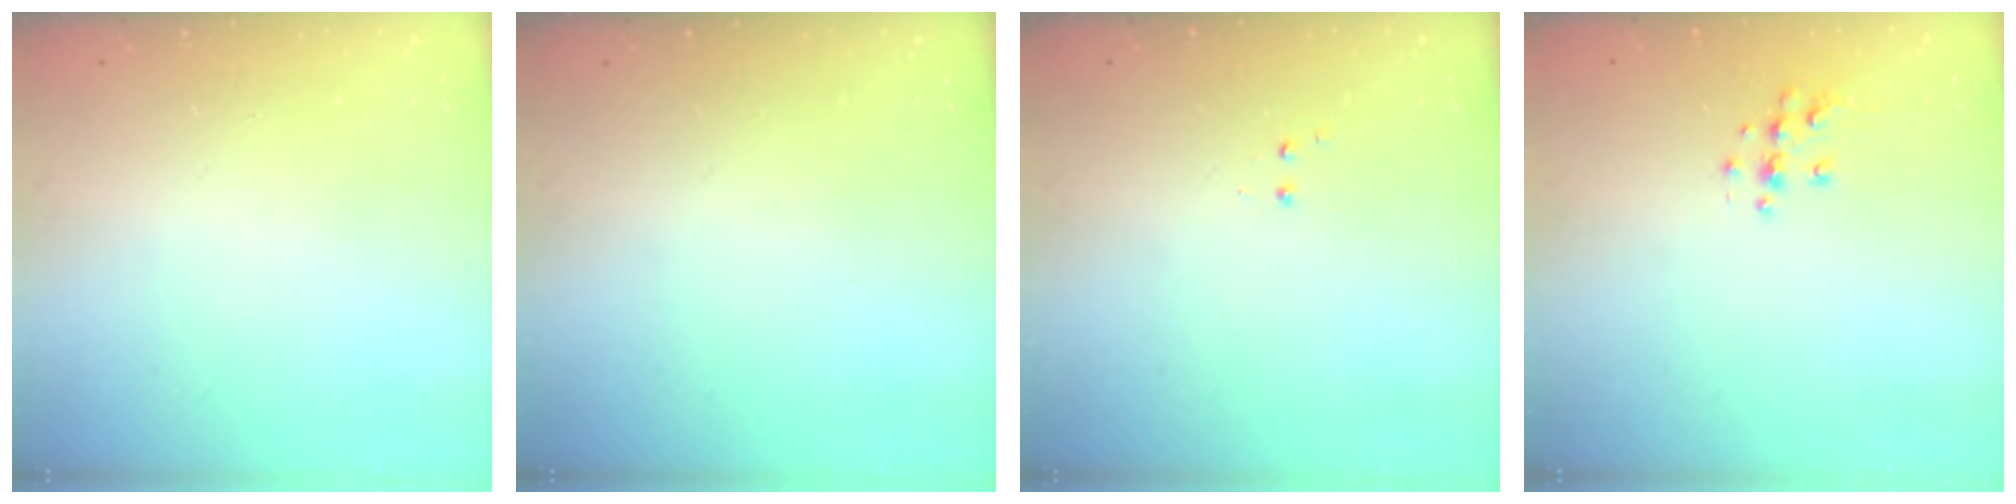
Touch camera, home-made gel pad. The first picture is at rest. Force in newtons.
{"total": 0.0}
{"total": 1.2, "press": 1.1, "slide": 0.5}
{"total": 5.0, "press": 4.7, "slide": 1.6}